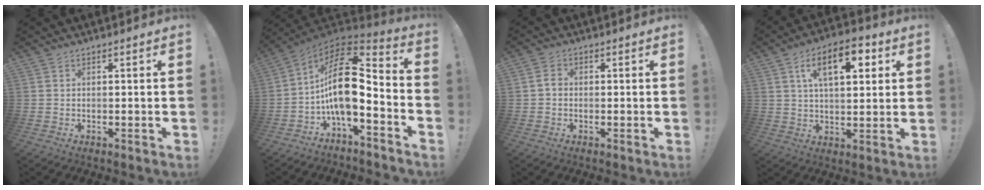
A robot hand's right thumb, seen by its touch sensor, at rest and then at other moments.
{"total": 17.8, "force": [0.1, 8.4, 15.8], "torque": [-0.285, 0.002, 0.004]}
{"total": 2.6, "force": [-0.4, 2.0, 1.5], "torque": [-0.023, 0.008, -0.008]}
{"total": 13.0, "force": [5.0, 6.2, 10.3], "torque": [-0.153, -0.003, 0.082]}